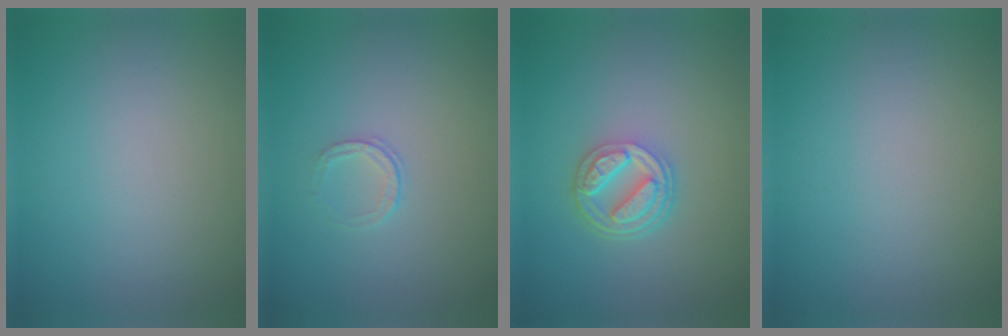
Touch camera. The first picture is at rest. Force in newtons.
{"total": 1.0, "press": 0.7, "slide": 0.7}
{"total": 4.3, "press": 3.3, "slide": 2.8}
{"total": 0.0}